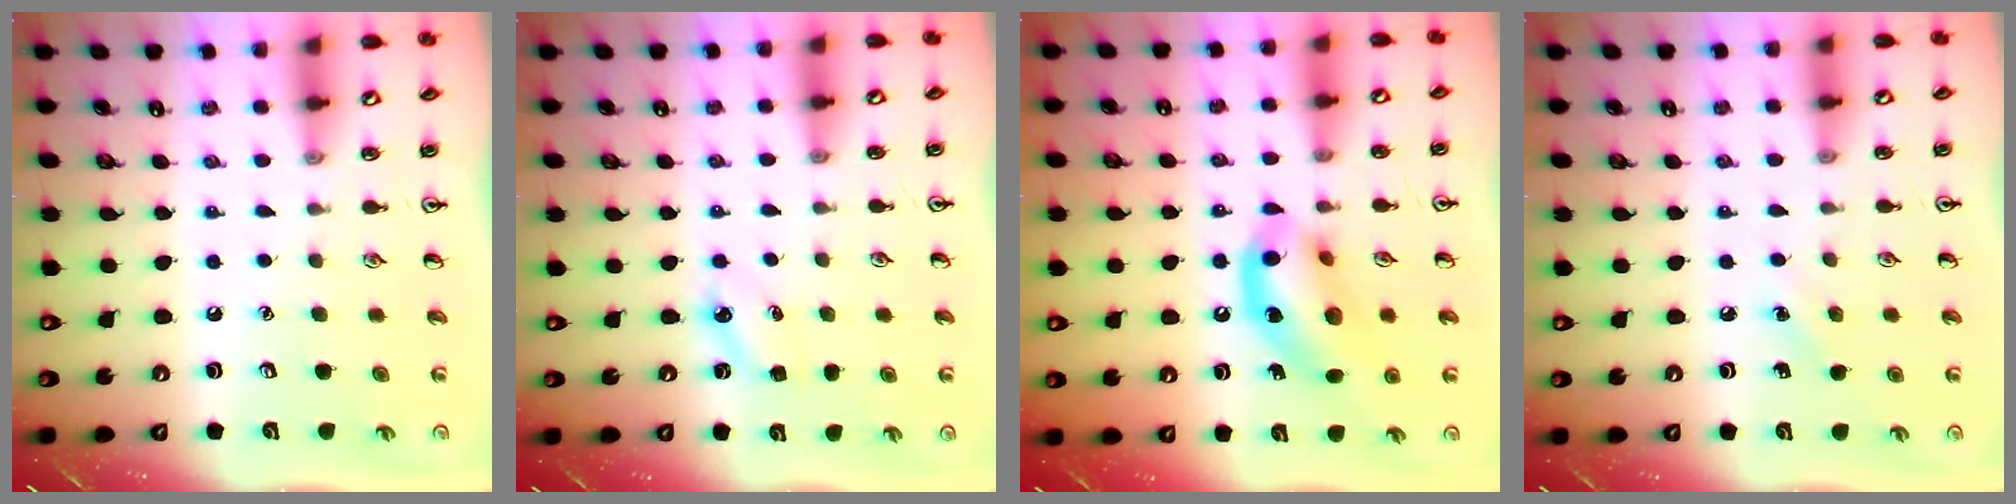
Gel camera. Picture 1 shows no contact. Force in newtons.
{"total": 3.7, "press": 3.5, "slide": 1.1}
{"total": 13.7, "press": 13.3, "slide": 3.2}
{"total": 5.2, "press": 4.9, "slide": 1.7}